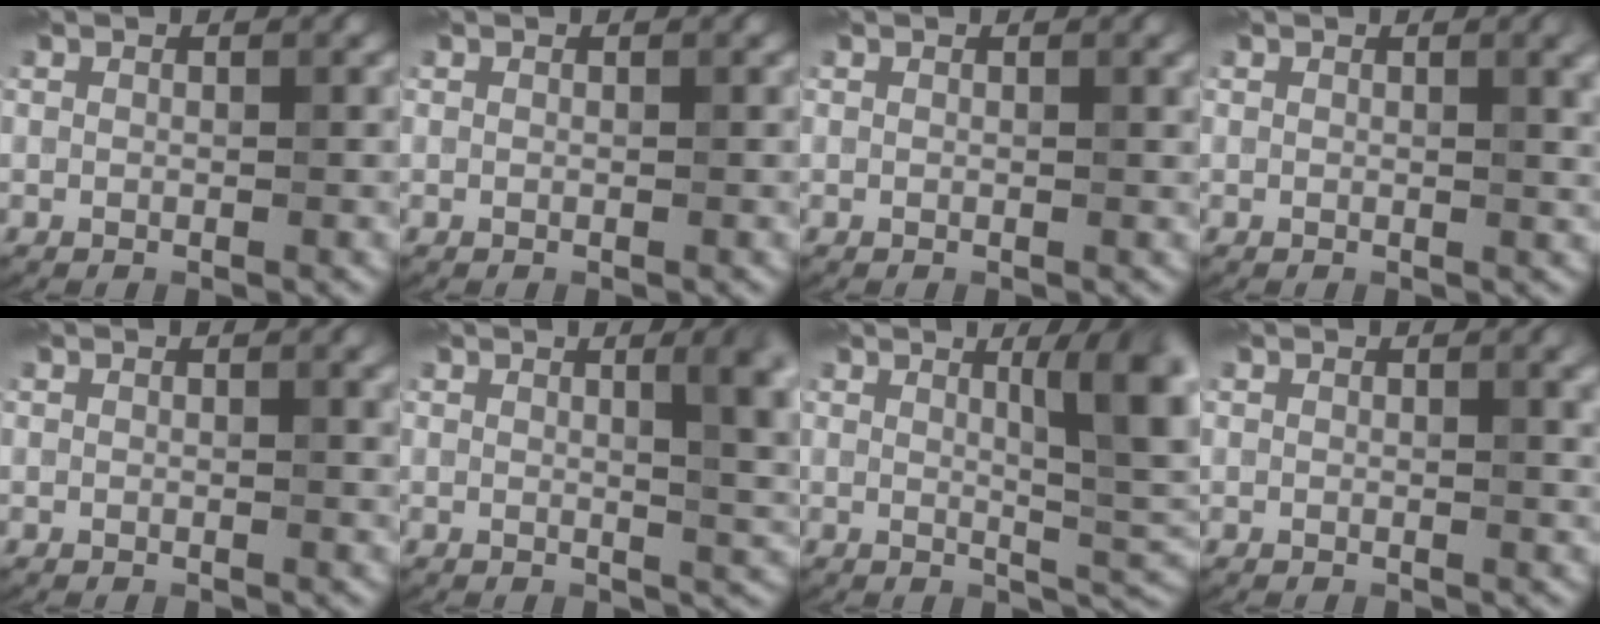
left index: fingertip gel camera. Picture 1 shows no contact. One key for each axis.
{"total": 0.0}
{"total": 1.0, "fx": 0.6, "fy": 0.2, "fz": 0.7, "tx": -0.014, "ty": 0.001, "tz": 0.012}
{"total": 2.9, "fx": 1.2, "fy": 0.8, "fz": 2.5, "tx": -0.036, "ty": 0.003, "tz": 0.018}
{"total": 1.3, "fx": 0.8, "fy": 0.2, "fz": 1.0, "tx": -0.016, "ty": 0.000, "tz": 0.014}
{"total": 5.4, "fx": 1.5, "fy": 1.5, "fz": 4.9, "tx": -0.056, "ty": 0.003, "tz": 0.023}
{"total": 7.4, "fx": 2.2, "fy": 1.7, "fz": 6.9, "tx": -0.088, "ty": 0.003, "tz": 0.037}
{"total": 2.0, "fx": 1.0, "fy": 0.5, "fz": 1.7, "tx": -0.026, "ty": 0.001, "tz": 0.017}